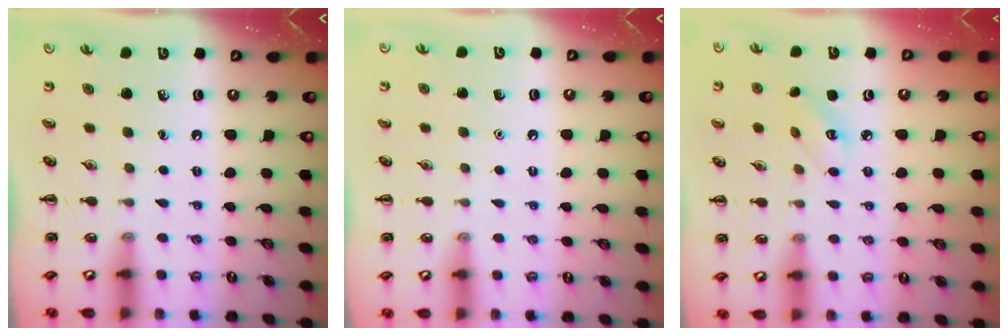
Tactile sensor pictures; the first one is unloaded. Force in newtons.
{"total": 1.6, "press": 1.6, "slide": 0.1}
{"total": 3.2, "press": 3.1, "slide": 0.6}